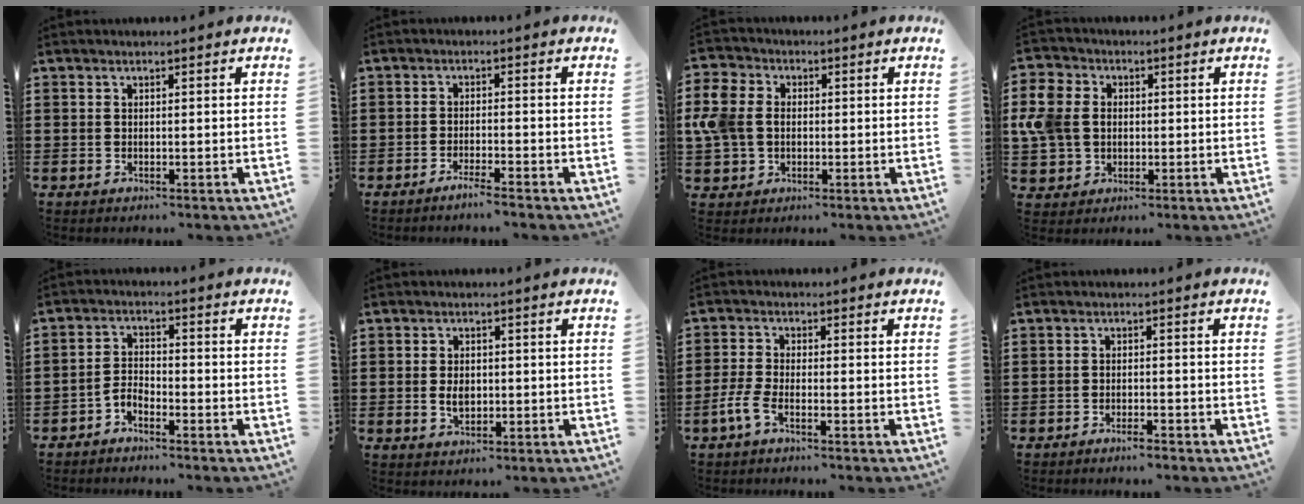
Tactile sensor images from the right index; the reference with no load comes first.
{"total": 2.2, "force": [-2.0, -0.3, 1.0], "torque": [-0.016, 0.000, -0.037]}
{"total": 6.9, "force": [0.0, 5.7, 3.8], "torque": [-0.126, 0.004, -0.010]}
{"total": 7.6, "force": [0.4, 6.6, 3.9], "torque": [-0.133, 0.007, 0.000]}
{"total": 2.5, "force": [-2.3, 0.6, 0.7], "torque": [-0.019, 0.006, -0.047]}
{"total": 3.1, "force": [-0.1, 2.1, 2.3], "torque": [-0.039, 0.002, -0.004]}
{"total": 3.5, "force": [-1.9, 0.9, 2.7], "torque": [-0.073, -0.008, -0.043]}
{"total": 1.4, "force": [-1.3, 0.2, 0.5], "torque": [-0.011, 0.001, -0.025]}